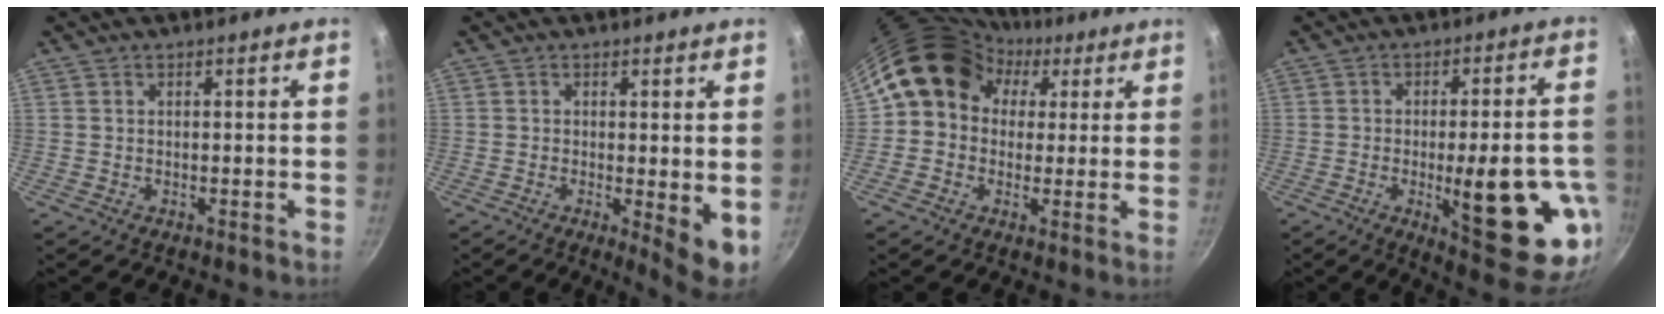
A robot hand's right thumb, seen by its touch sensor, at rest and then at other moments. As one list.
[{"total": 5.7, "force": [-0.4, 1.6, 5.5], "torque": [-0.073, -0.014, -0.004]}, {"total": 12.7, "force": [3.8, 10.6, 5.9], "torque": [-0.059, 0.024, 0.045]}, {"total": 20.4, "force": [-5.3, 6.0, 18.7], "torque": [-0.219, 0.007, -0.061]}]